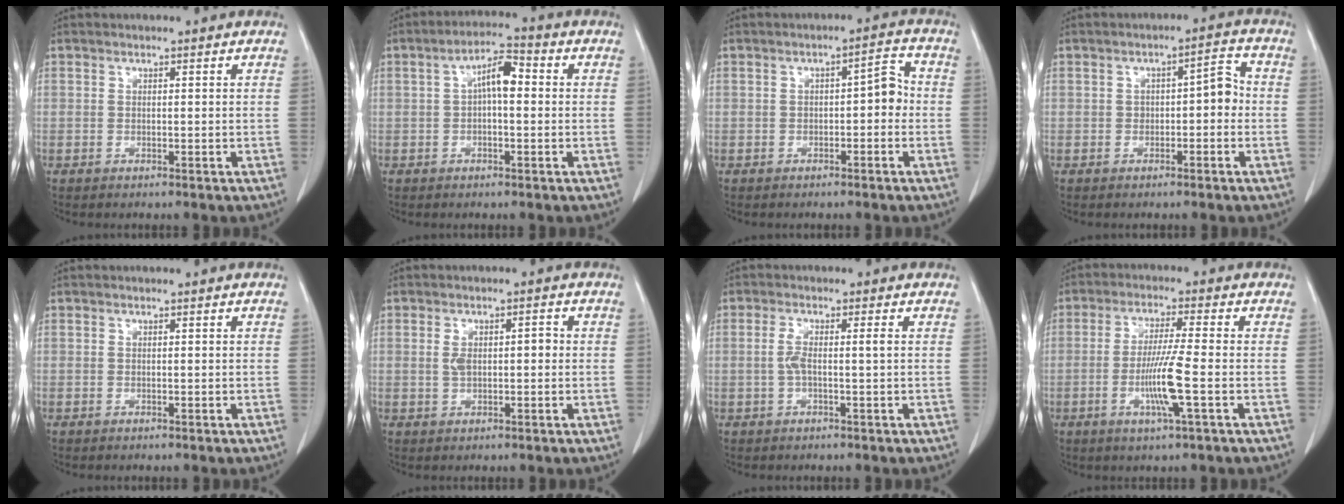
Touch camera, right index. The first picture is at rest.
{"total": 5.6, "force": [0.6, 1.8, 5.3], "torque": [-0.094, 0.023, 0.006]}
{"total": 4.0, "force": [-0.5, 1.6, 3.6], "torque": [-0.048, 0.023, -0.007]}
{"total": 4.1, "force": [-0.5, 1.7, 3.6], "torque": [-0.046, 0.026, -0.007]}
{"total": 0.0}
{"total": 3.5, "force": [0.1, 1.6, 3.1], "torque": [-0.063, 0.016, 0.005]}
{"total": 2.9, "force": [-0.2, 0.2, 2.9], "torque": [-0.064, 0.008, -0.002]}
{"total": 7.6, "force": [-2.1, -0.6, 7.3], "torque": [-0.140, -0.011, -0.042]}